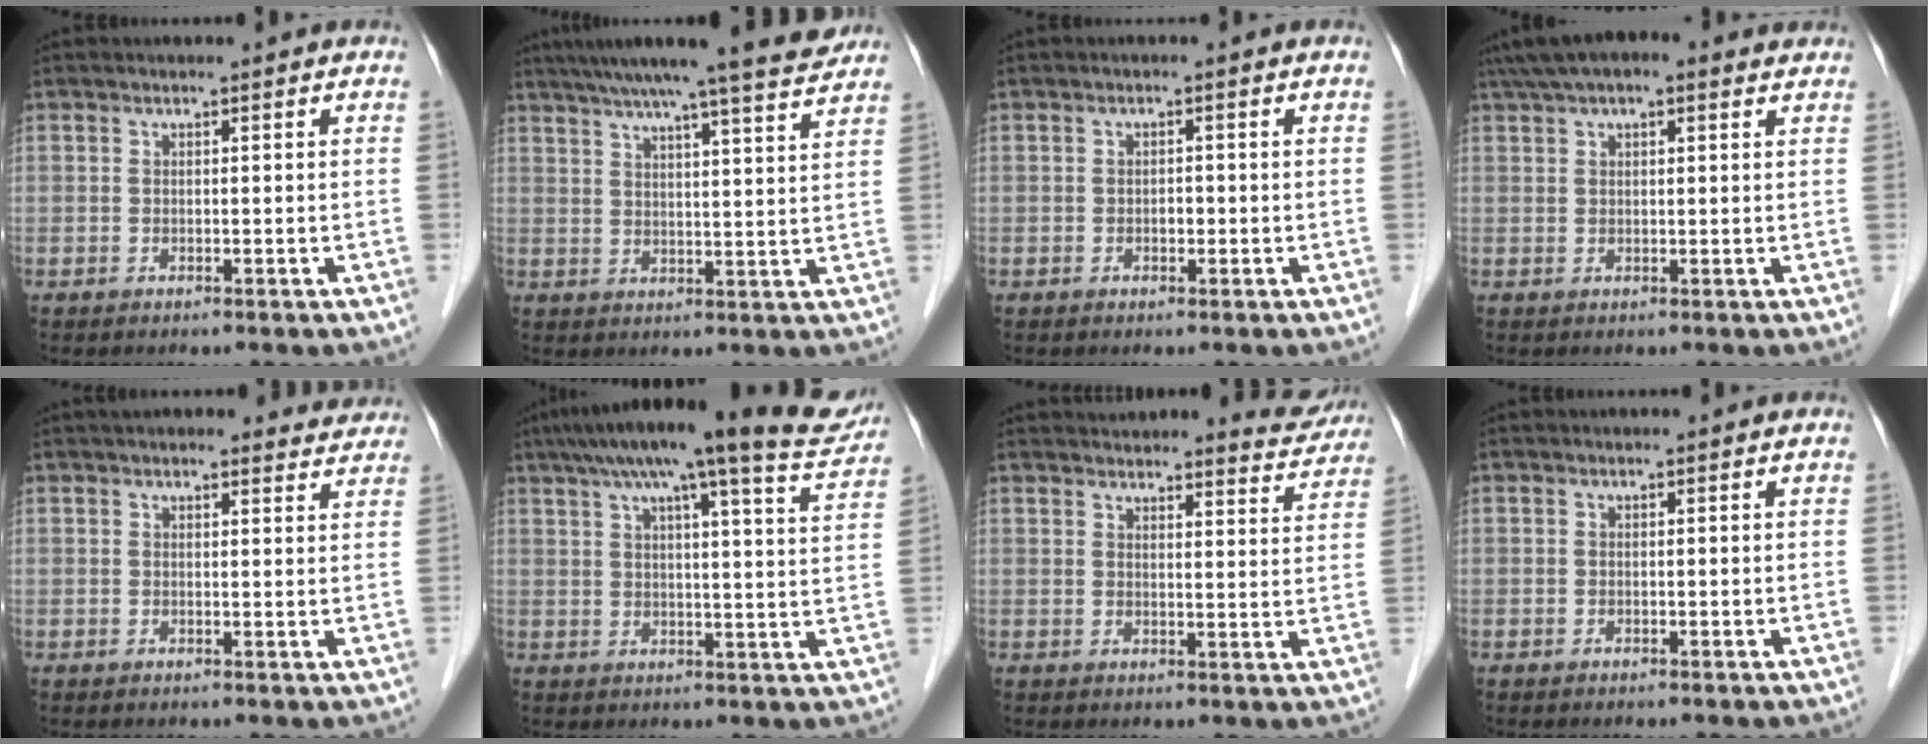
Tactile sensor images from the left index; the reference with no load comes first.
{"total": 15.1, "force": [13.2, -0.1, 7.4], "torque": [-0.116, 0.008, 0.175]}
{"total": 1.1, "force": [-0.4, 0.7, 0.8], "torque": [-0.012, 0.003, -0.006]}
{"total": 9.4, "force": [6.6, 3.0, 5.9], "torque": [-0.098, 0.052, 0.101]}
{"total": 9.1, "force": [8.5, 2.4, 2.2], "torque": [-0.005, 0.019, 0.083]}
{"total": 20.9, "force": [17.3, 1.9, 11.7], "torque": [-0.180, 0.013, 0.216]}
{"total": 9.6, "force": [9.5, 1.3, 1.2], "torque": [0.001, -0.017, 0.103]}
{"total": 0.0}